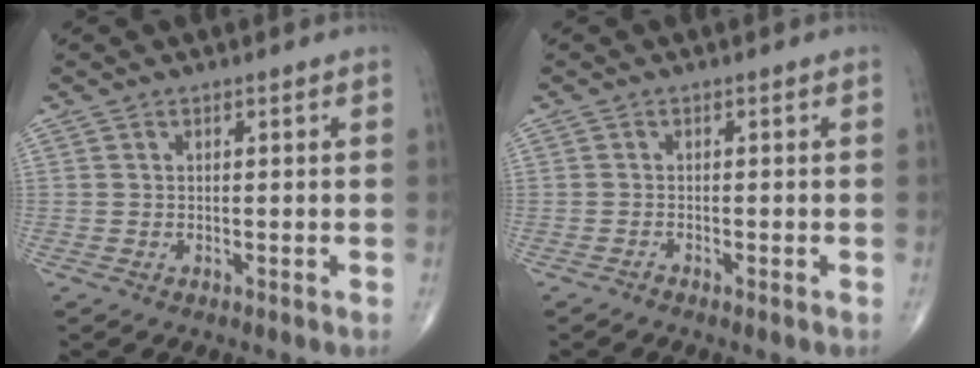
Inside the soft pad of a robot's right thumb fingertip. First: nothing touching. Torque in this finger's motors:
{"motor_torque": [-0.21, 0.12, -0.09, 0.10, 0.03]}